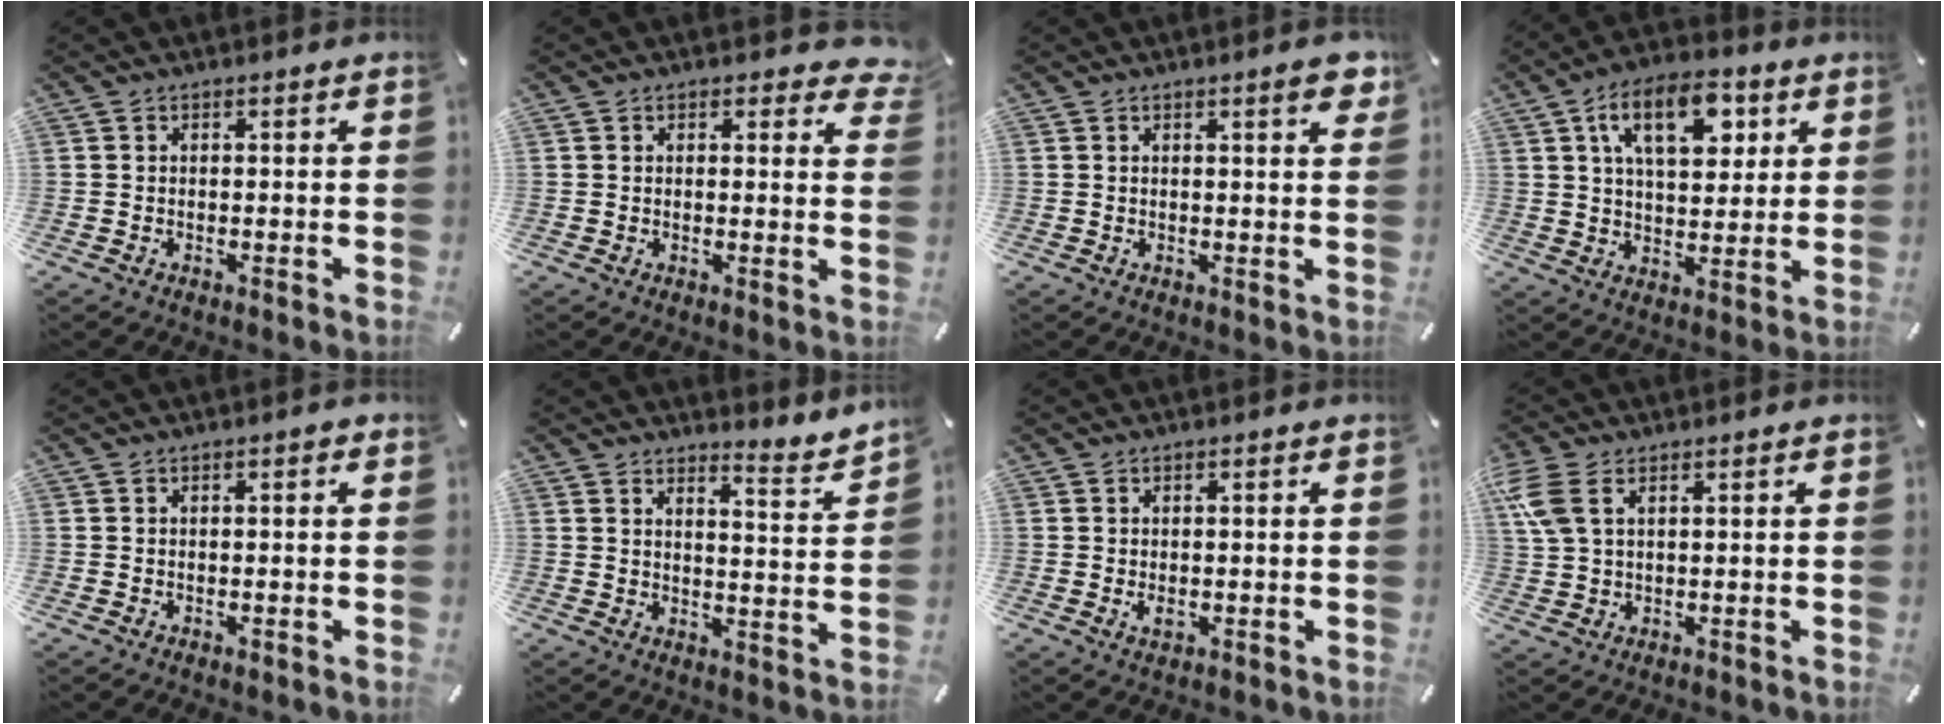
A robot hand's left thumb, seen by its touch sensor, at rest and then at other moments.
{"total": 3.3, "force": [1.9, 1.8, 2.1], "torque": [-0.021, -0.004, 0.029]}
{"total": 4.0, "force": [2.0, 0.9, 3.4], "torque": [-0.045, -0.007, 0.029]}
{"total": 14.2, "force": [6.3, 7.7, 10.1], "torque": [-0.155, -0.008, 0.106]}
{"total": 0.7, "force": [0.1, 0.4, 0.6], "torque": [-0.010, 0.004, 0.000]}
{"total": 5.3, "force": [5.0, 1.3, 1.4], "torque": [-0.017, -0.050, 0.082]}
{"total": 1.7, "force": [-0.1, 0.9, 1.4], "torque": [-0.035, -0.002, -0.005]}
{"total": 6.8, "force": [2.8, 3.8, 4.9], "torque": [-0.121, -0.004, 0.052]}